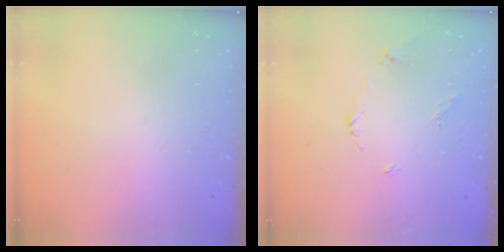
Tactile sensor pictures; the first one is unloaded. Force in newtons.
{"total": 3.8, "press": 3.7, "slide": 0.4}